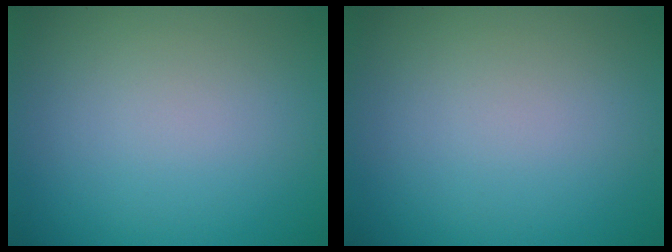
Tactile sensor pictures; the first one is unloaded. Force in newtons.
{"total": 0.0}